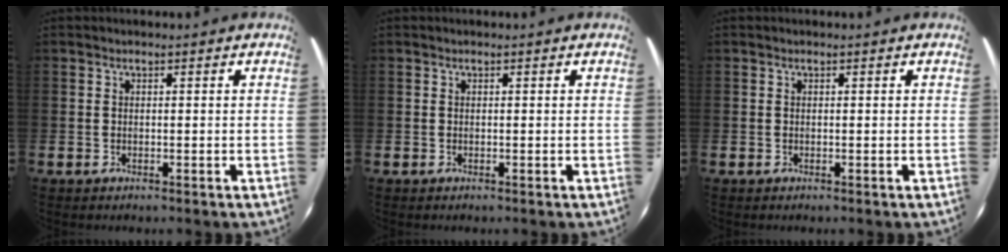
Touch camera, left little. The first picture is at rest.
{"total": 0.0}
{"total": 0.0}